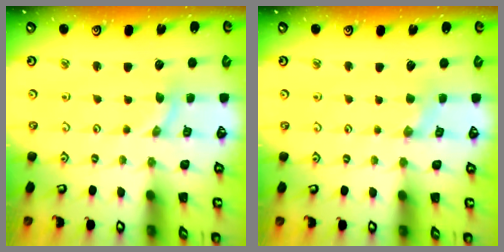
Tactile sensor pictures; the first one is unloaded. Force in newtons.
{"total": 0.0}